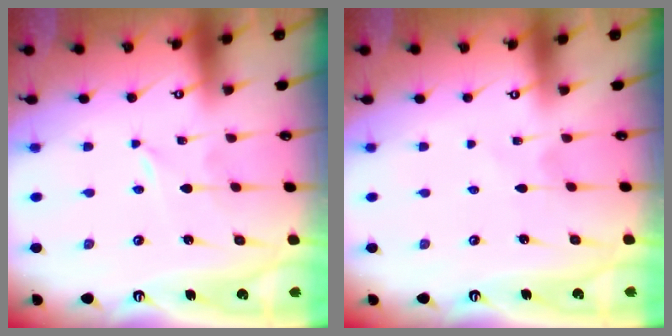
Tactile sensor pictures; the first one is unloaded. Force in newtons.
{"total": 1.4, "press": 1.4, "slide": 0.1}